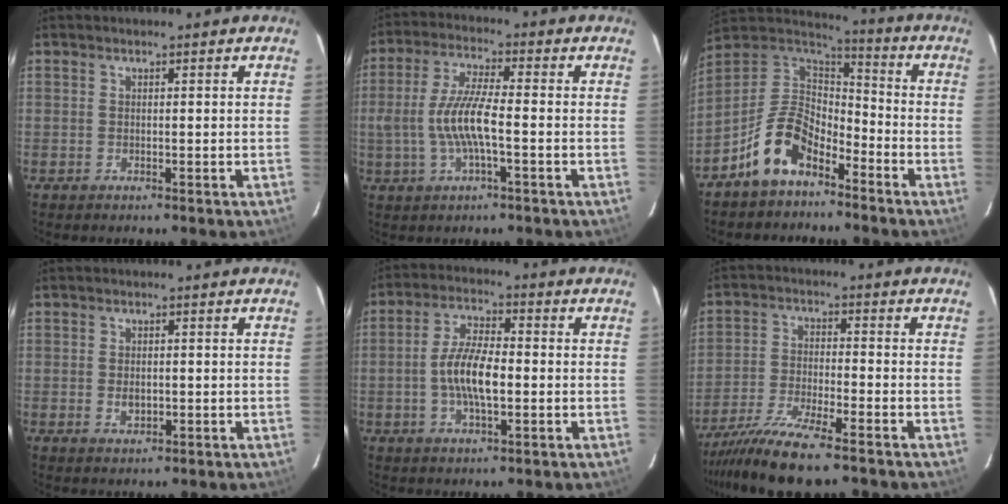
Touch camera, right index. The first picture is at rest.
{"total": 10.4, "force": [-1.9, 2.1, 10.0], "torque": [-0.207, 0.000, -0.035]}
{"total": 12.9, "force": [-7.9, 6.7, 7.7], "torque": [-0.174, 0.022, -0.154]}
{"total": 2.5, "force": [-0.5, 1.7, 1.7], "torque": [-0.029, -0.003, -0.006]}
{"total": 8.5, "force": [-1.4, 2.9, 7.8], "torque": [-0.154, 0.008, -0.028]}
{"total": 12.0, "force": [-9.7, 1.3, 6.9], "torque": [-0.156, -0.024, -0.181]}